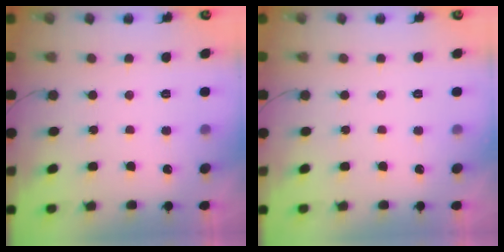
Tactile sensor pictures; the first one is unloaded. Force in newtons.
{"total": 0.0}